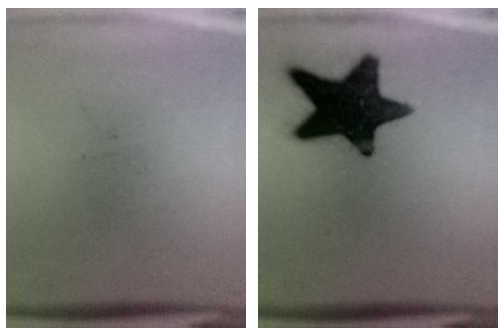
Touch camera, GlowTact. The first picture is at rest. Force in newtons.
{"total": 17.7}